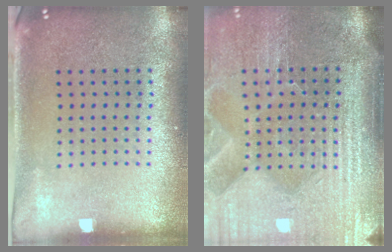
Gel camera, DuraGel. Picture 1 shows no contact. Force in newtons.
{"total": 4.9, "press": 4.2, "slide": 2.5}